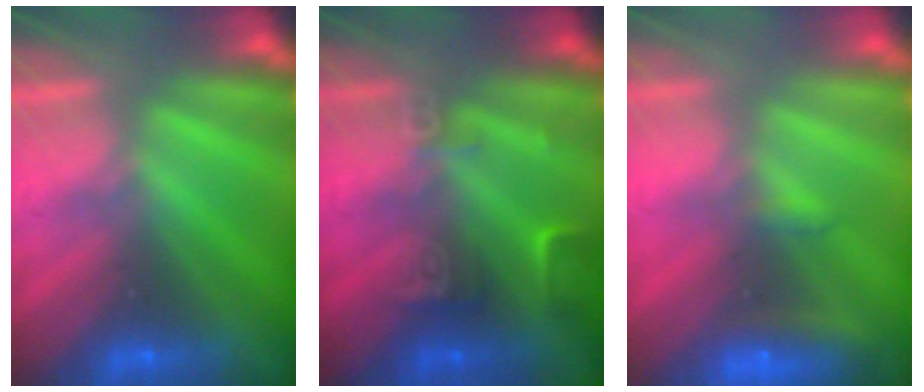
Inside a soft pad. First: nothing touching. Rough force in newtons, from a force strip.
{"total": 2.6}
{"total": 5.5}